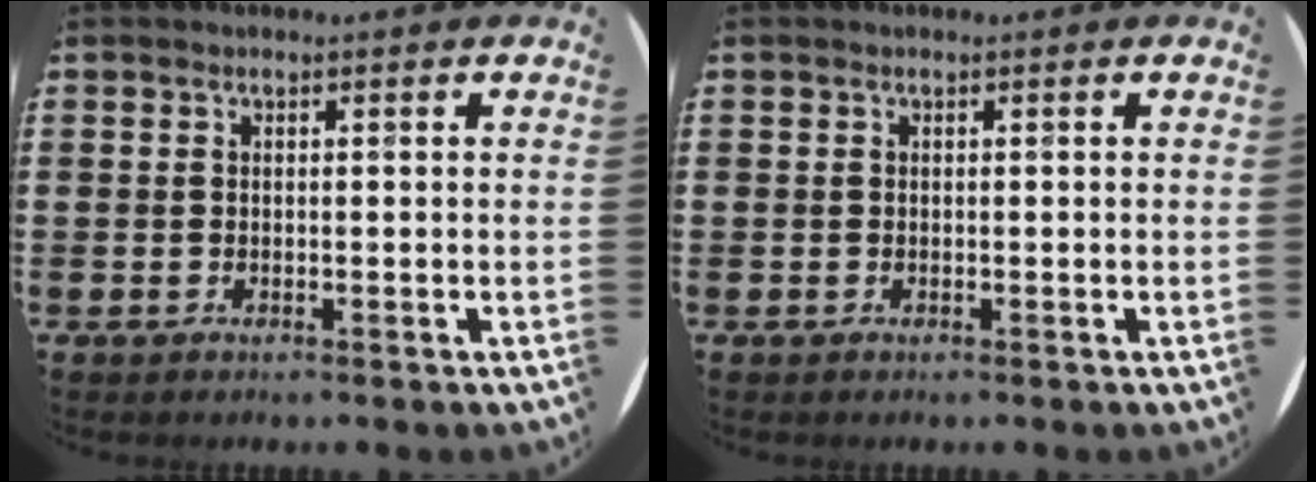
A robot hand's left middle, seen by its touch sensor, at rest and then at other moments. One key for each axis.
{"total": 0.0}